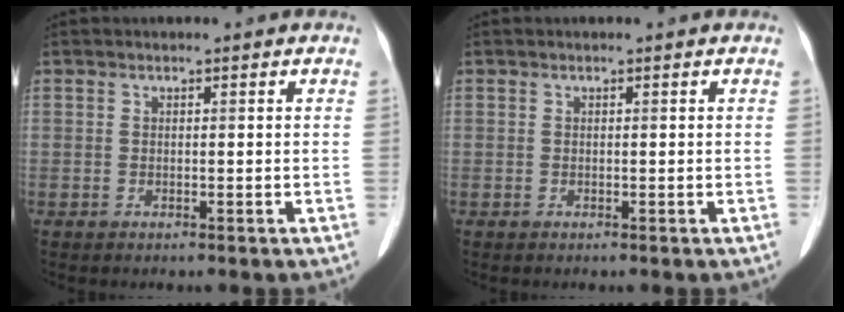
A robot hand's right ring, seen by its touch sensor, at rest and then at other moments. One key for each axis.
{"total": 0.0}